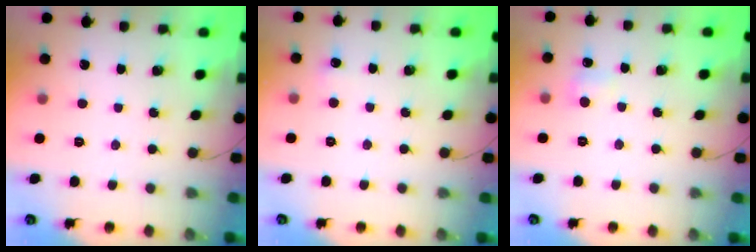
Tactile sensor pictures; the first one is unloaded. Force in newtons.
{"total": 3.6, "press": 3.4, "slide": 1.0}
{"total": 5.3, "press": 5.0, "slide": 1.6}